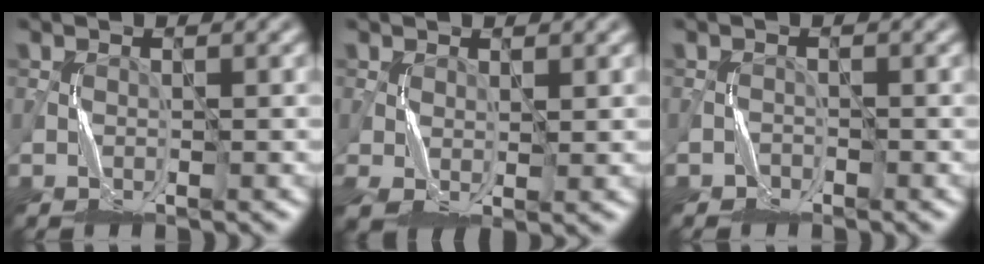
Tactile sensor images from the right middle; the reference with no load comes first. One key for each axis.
{"total": 2.8, "fx": 0.1, "fy": 1.4, "fz": 2.4, "tx": -0.064, "ty": -0.001, "tz": 0.005}
{"total": 1.0, "fx": -0.7, "fy": 0.5, "fz": -0.5, "tx": 0.008, "ty": 0.004, "tz": -0.014}